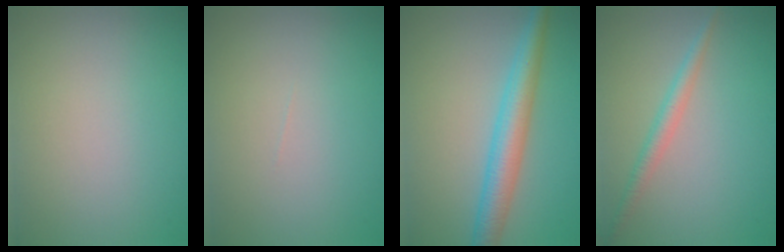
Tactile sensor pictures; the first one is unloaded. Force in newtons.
{"total": 0.0}
{"total": 4.6, "press": 4.6, "slide": 0.0}
{"total": 2.0, "press": 2.0, "slide": 0.1}